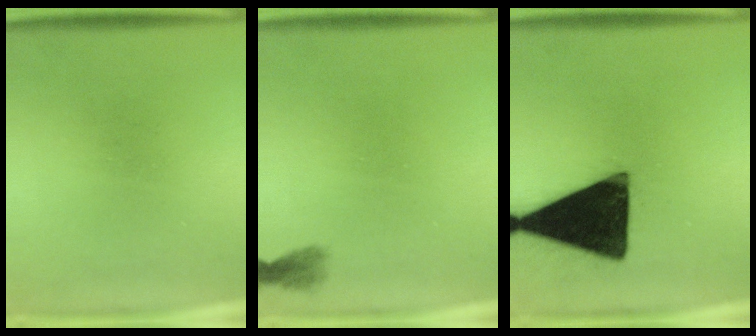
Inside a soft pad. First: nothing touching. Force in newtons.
{"total": 1.3}
{"total": 19.7}